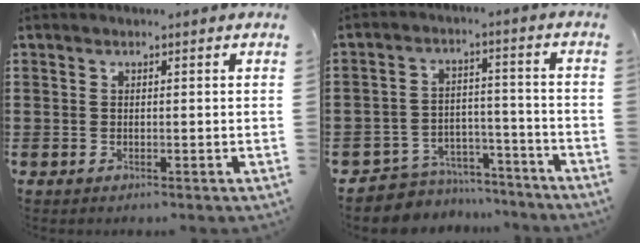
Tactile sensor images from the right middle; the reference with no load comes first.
{"total": 5.6, "force": [-5.4, 1.4, 0.0], "torque": [-0.002, 0.020, -0.111]}